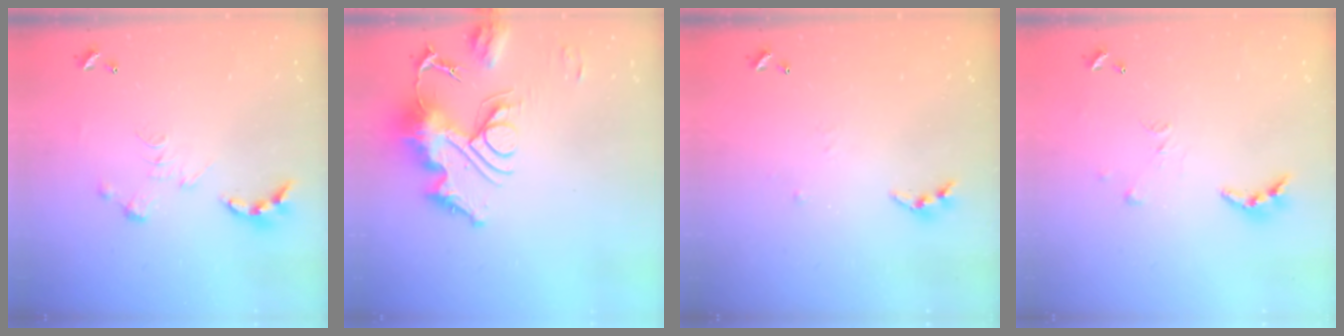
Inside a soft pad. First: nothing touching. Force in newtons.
{"total": 15.1, "press": 15.0, "slide": 1.8}
{"total": 3.4, "press": 3.4, "slide": 0.4}
{"total": 8.1, "press": 8.1, "slide": 0.7}